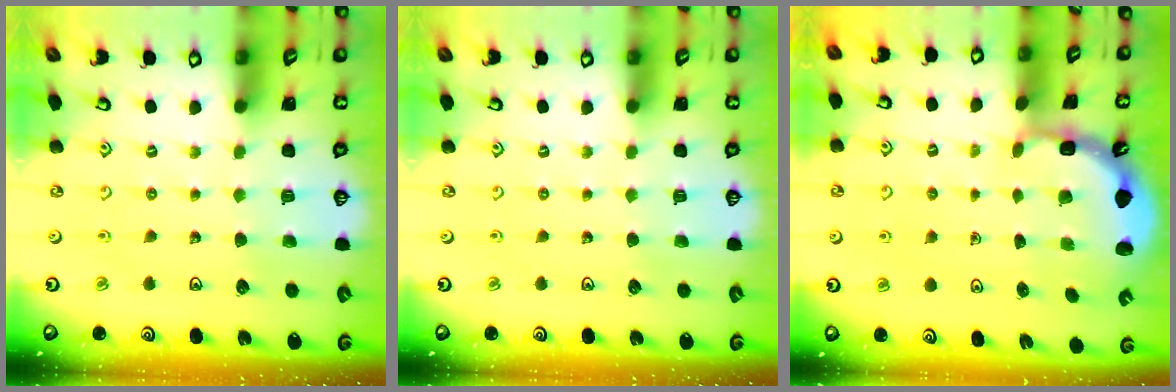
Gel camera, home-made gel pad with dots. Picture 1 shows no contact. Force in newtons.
{"total": 0.0}
{"total": 2.0, "press": 1.8, "slide": 0.8}